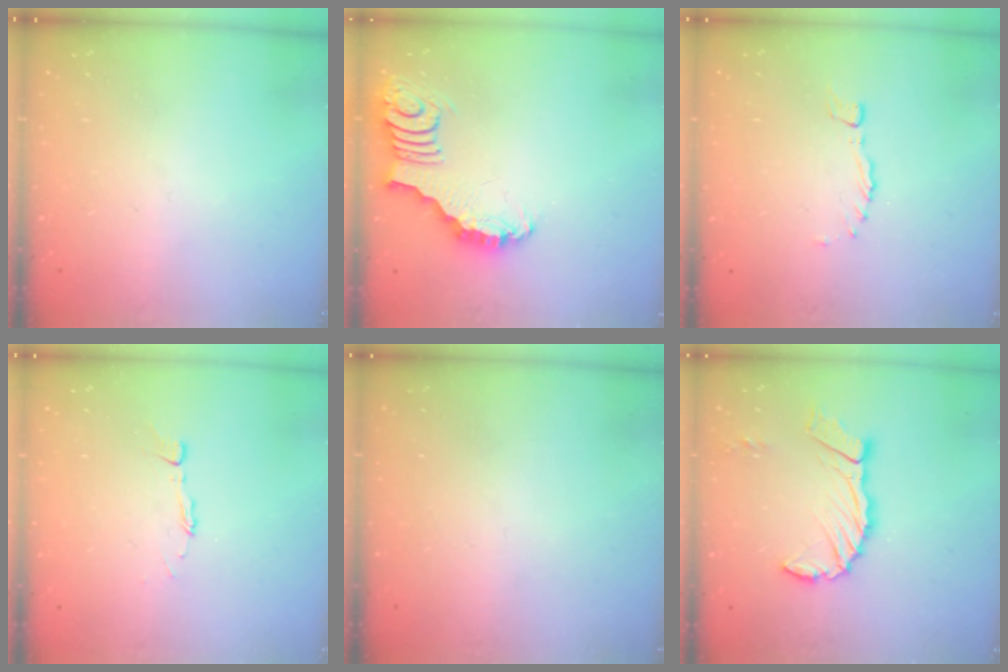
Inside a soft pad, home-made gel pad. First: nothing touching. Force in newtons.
{"total": 3.5, "press": 3.5, "slide": 0.4}
{"total": 0.0}
{"total": 2.7, "press": 2.7, "slide": 0.2}
{"total": 0.0}
{"total": 10.7, "press": 10.6, "slide": 1.3}